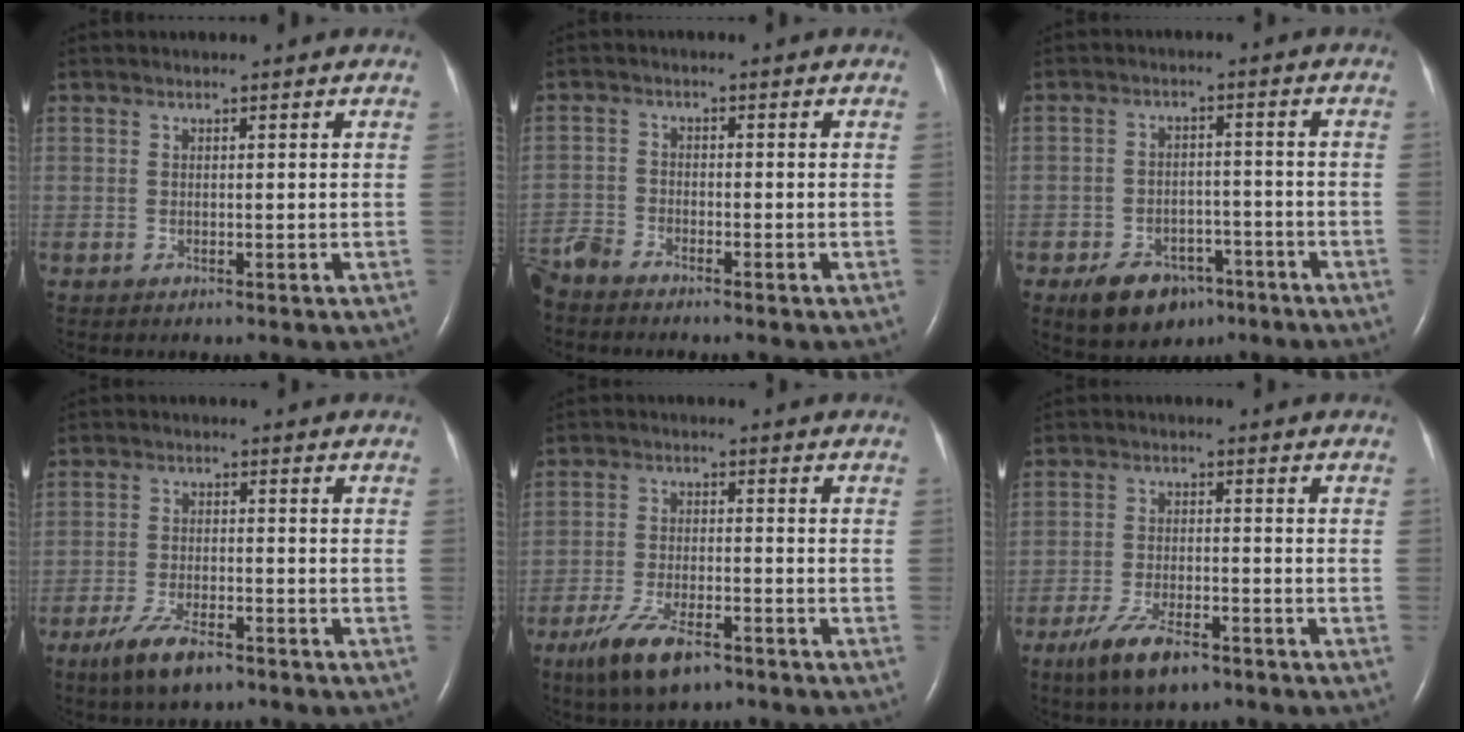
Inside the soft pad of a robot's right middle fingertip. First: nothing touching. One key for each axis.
{"total": 4.6, "fx": -4.3, "fy": 0.9, "fz": 1.1, "tx": -0.025, "ty": -0.015, "tz": -0.089}
{"total": 8.6, "fx": -5.6, "fy": 5.2, "fz": 3.9, "tx": -0.069, "ty": 0.005, "tz": -0.081}
{"total": 6.8, "fx": -4.7, "fy": 2.0, "fz": 4.6, "tx": -0.099, "ty": -0.010, "tz": -0.081}
{"total": 8.7, "fx": -5.7, "fy": 2.7, "fz": 5.9, "tx": -0.123, "ty": -0.012, "tz": -0.098}
{"total": 7.7, "fx": -5.2, "fy": 2.4, "fz": 5.2, "tx": -0.109, "ty": -0.010, "tz": -0.090}